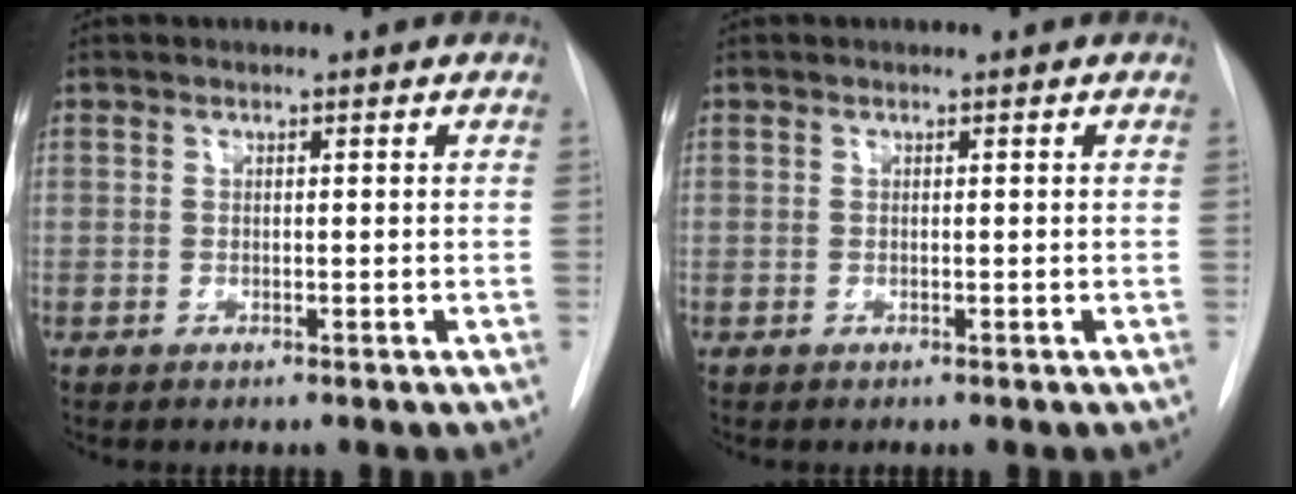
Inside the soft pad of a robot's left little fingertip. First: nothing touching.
{"total": 0.0}